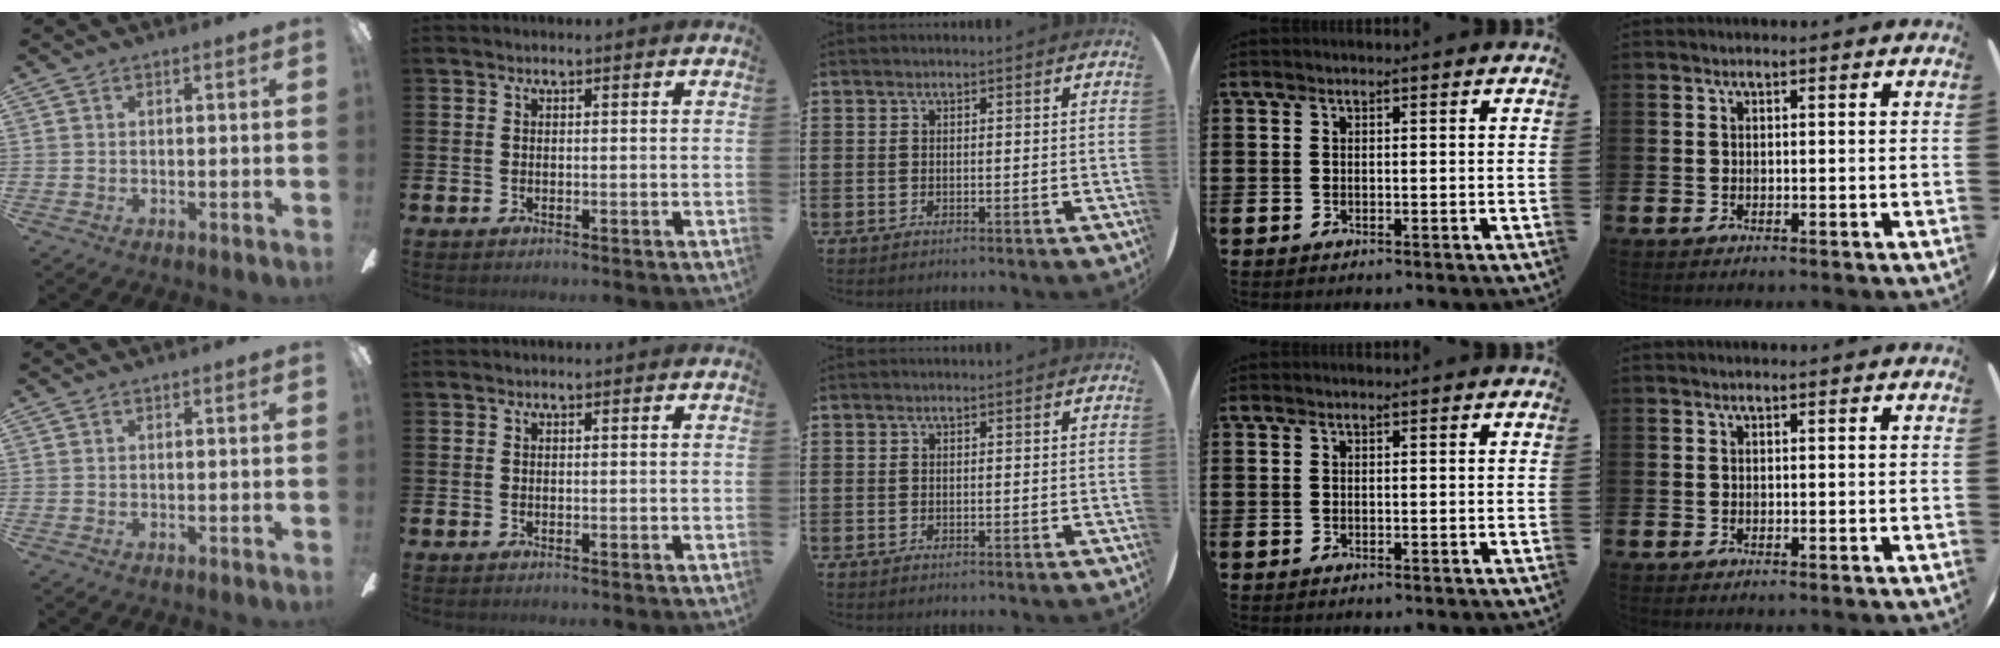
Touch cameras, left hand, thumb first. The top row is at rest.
{}